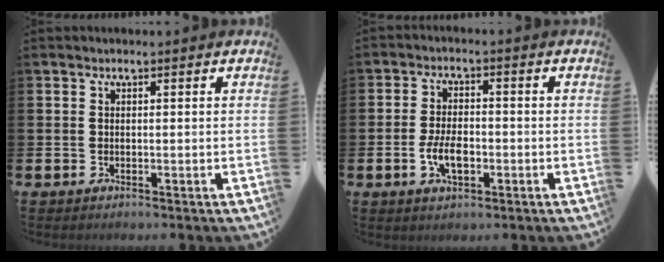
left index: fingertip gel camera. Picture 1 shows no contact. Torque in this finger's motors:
{"motor_torque": [0.92, 0.42, 0.21, 0.06]}